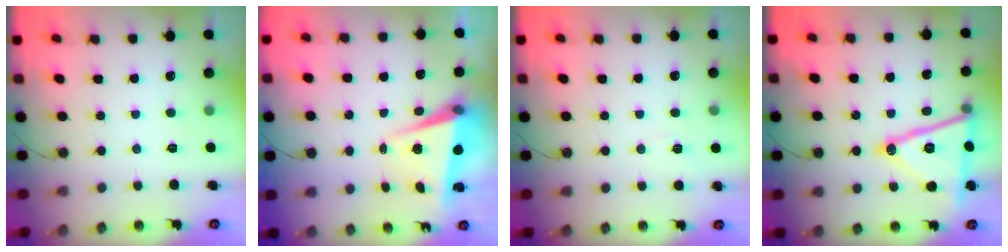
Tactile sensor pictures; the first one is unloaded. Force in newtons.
{"total": 5.2, "press": 5.1, "slide": 1.3}
{"total": 3.5, "press": 3.1, "slide": 1.6}
{"total": 19.0, "press": 18.7, "slide": 3.5}